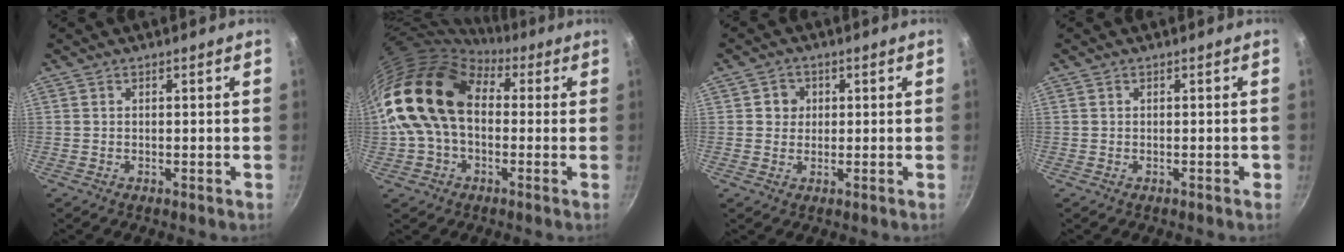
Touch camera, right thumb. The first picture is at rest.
{"total": 17.3, "force": [1.4, 12.2, 12.3], "torque": [-0.210, 0.037, 0.012]}
{"total": 3.2, "force": [0.6, 3.0, 0.8], "torque": [0.010, 0.004, 0.005]}
{"total": 0.9, "force": [-0.2, 0.6, 0.6], "torque": [0.002, 0.005, -0.003]}